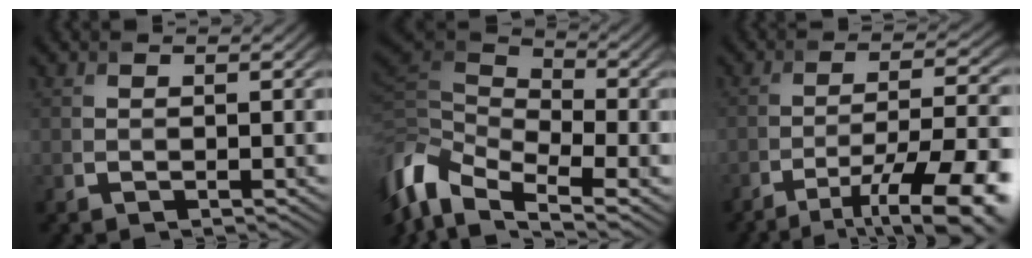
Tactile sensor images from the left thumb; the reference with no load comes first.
{"total": 11.3, "force": [-4.5, 6.5, 8.1], "torque": [-0.224, -0.004, -0.096]}
{"total": 13.5, "force": [-8.6, 3.2, 9.9], "torque": [-0.149, -0.004, -0.123]}